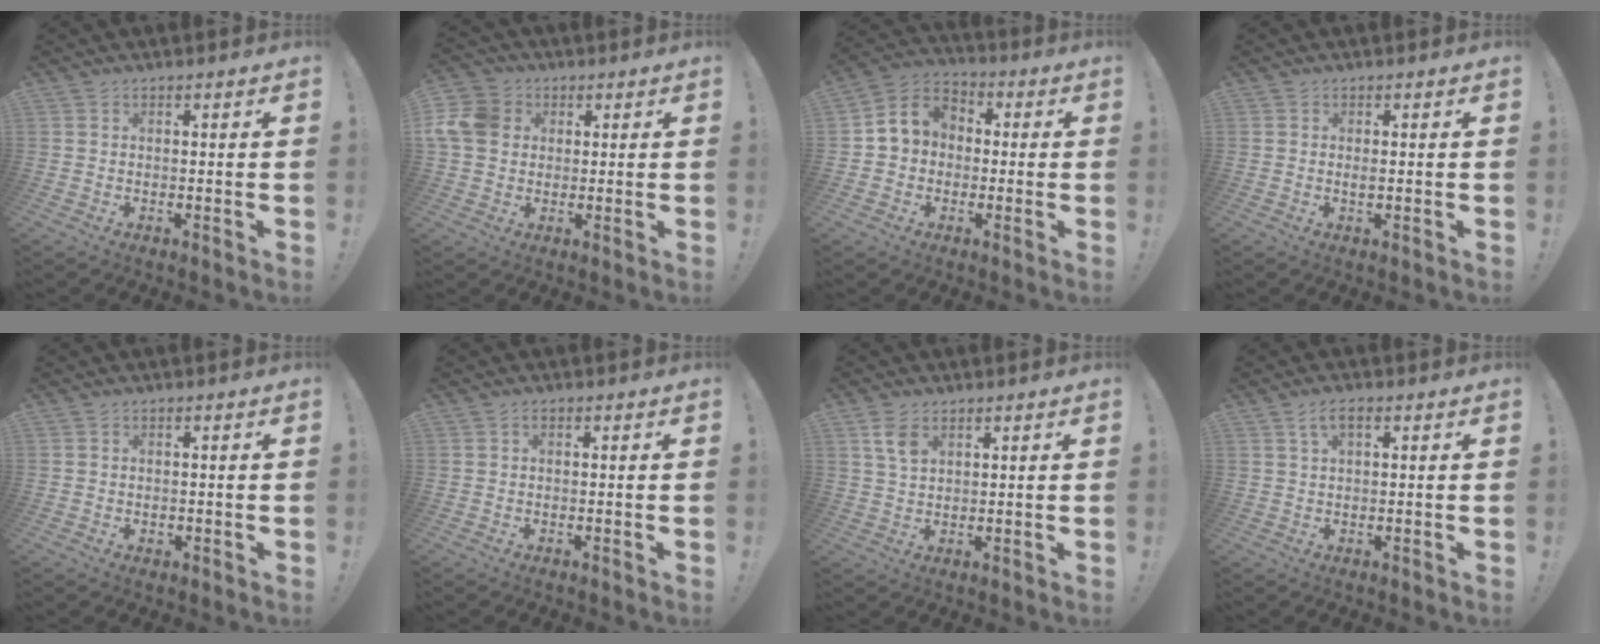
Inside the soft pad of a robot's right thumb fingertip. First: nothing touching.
{"total": 11.5, "force": [2.1, 9.4, 6.4], "torque": [-0.132, 0.005, 0.042]}
{"total": 8.2, "force": [0.4, 7.2, 3.9], "torque": [-0.059, 0.015, 0.013]}
{"total": 1.0, "force": [-0.1, 0.2, 1.0], "torque": [-0.013, -0.003, -0.004]}
{"total": 0.8, "force": [-0.1, 0.8, 0.2], "torque": [-0.003, 0.004, -0.001]}
{"total": 0.7, "force": [-0.1, 0.4, 0.5], "torque": [-0.013, 0.003, -0.002]}
{"total": 5.1, "force": [2.6, 2.9, 3.4], "torque": [-0.056, -0.010, 0.048]}
{"total": 3.7, "force": [1.5, 1.6, 3.0], "torque": [-0.054, 0.002, 0.025]}